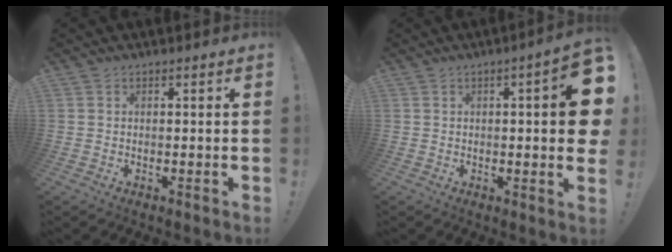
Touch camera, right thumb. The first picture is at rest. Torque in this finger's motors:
{"motor_torque": [1.18, 2.62, 0.80, -0.50, 0.04]}